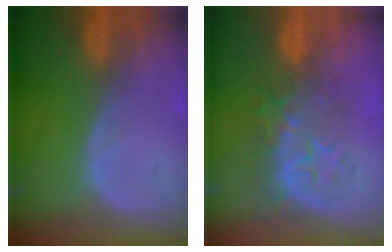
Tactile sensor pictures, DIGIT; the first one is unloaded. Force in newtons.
{"total": 8.0, "press": 7.4, "slide": 3.1}